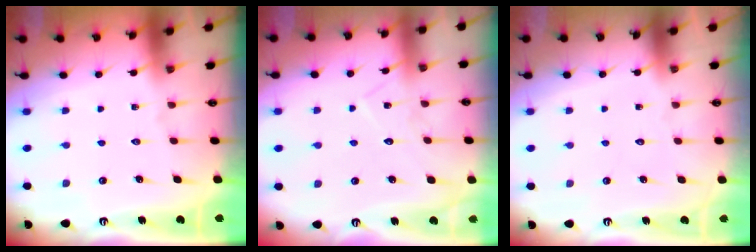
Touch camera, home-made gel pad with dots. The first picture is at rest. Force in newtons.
{"total": 7.2, "press": 7.1, "slide": 0.4}
{"total": 1.8, "press": 1.7, "slide": 0.1}